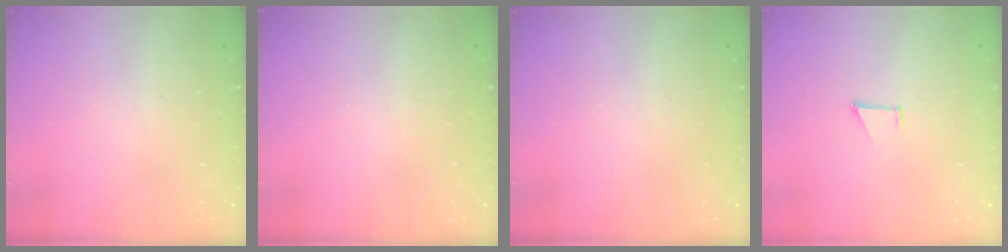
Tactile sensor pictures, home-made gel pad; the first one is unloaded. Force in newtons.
{"total": 0.0}
{"total": 0.0}
{"total": 0.9, "press": 0.9, "slide": 0.1}